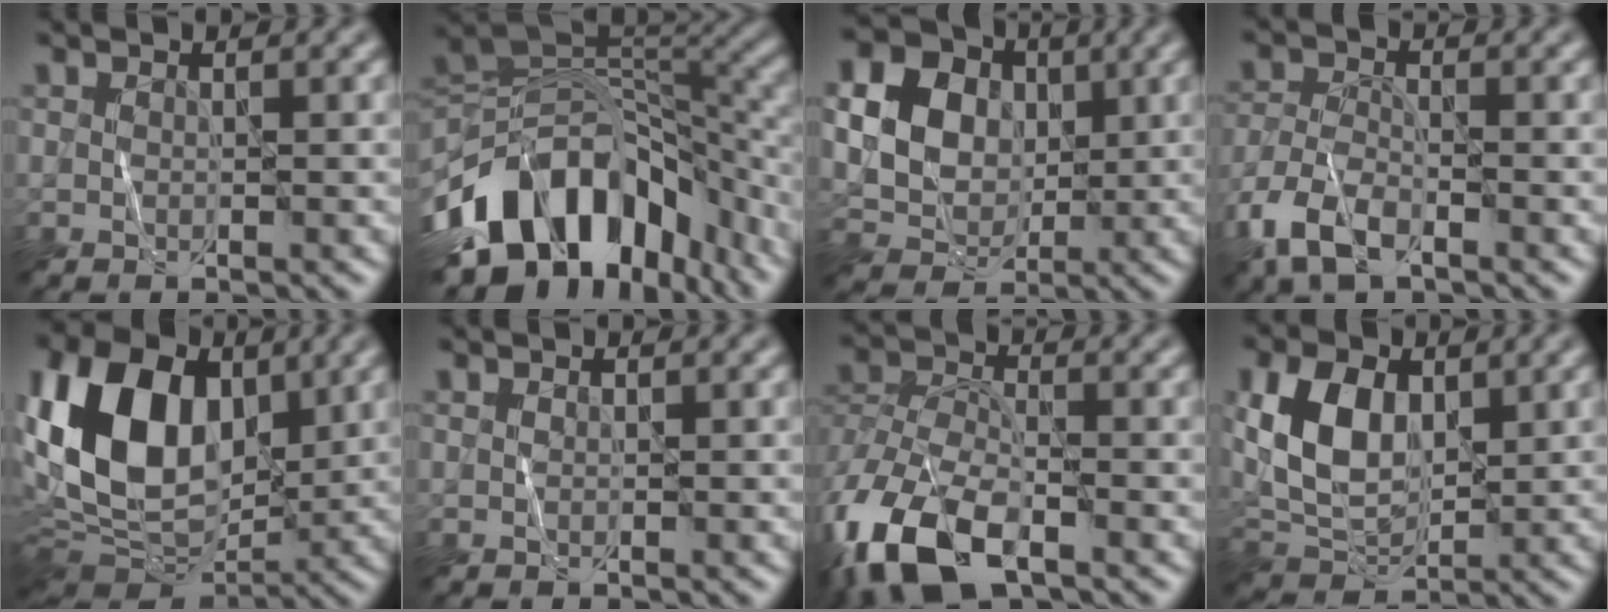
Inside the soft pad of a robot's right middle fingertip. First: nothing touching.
{"total": 14.9, "force": [-7.0, 8.9, 9.6], "torque": [-0.172, 0.012, -0.120]}
{"total": 16.7, "force": [4.0, 14.7, 6.8], "torque": [-0.184, 0.036, 0.051]}
{"total": 5.5, "force": [-3.6, 2.5, 3.3], "torque": [-0.076, -0.005, -0.080]}
{"total": 14.5, "force": [2.7, 9.6, 10.5], "torque": [-0.223, 0.021, 0.037]}
{"total": 0.0}
{"total": 10.9, "force": [-6.6, 5.0, 7.1], "torque": [-0.159, -0.014, -0.135]}
{"total": 6.8, "force": [1.4, 4.5, 4.9], "torque": [-0.107, 0.004, 0.027]}